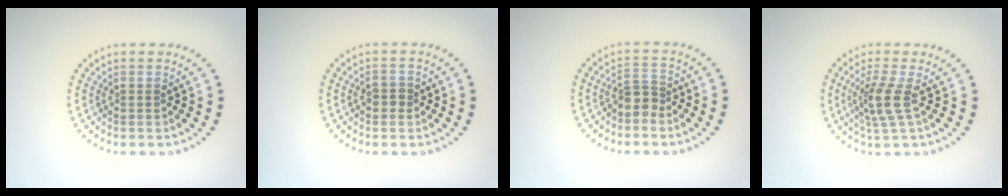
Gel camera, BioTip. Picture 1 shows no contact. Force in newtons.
{"total": 1.4, "press": 1.4, "slide": 0.3}
{"total": 2.2, "press": 1.7, "slide": 1.4}
{"total": 2.9, "press": 2.2, "slide": 1.9}